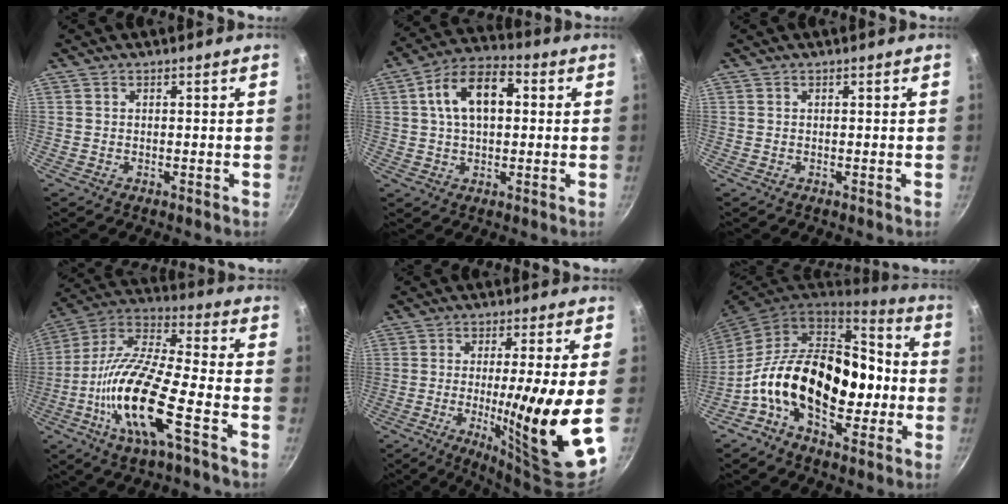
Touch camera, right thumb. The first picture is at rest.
{"total": 12.4, "force": [2.4, 7.3, 9.7], "torque": [-0.139, 0.026, 0.029]}
{"total": 0.0}
{"total": 18.4, "force": [-6.7, 4.4, 16.5], "torque": [-0.323, 0.037, -0.150]}
{"total": 17.4, "force": [-1.9, 2.1, 17.2], "torque": [-0.266, -0.009, -0.018]}
{"total": 22.2, "force": [-3.5, 13.6, 17.2], "torque": [-0.240, 0.054, -0.074]}